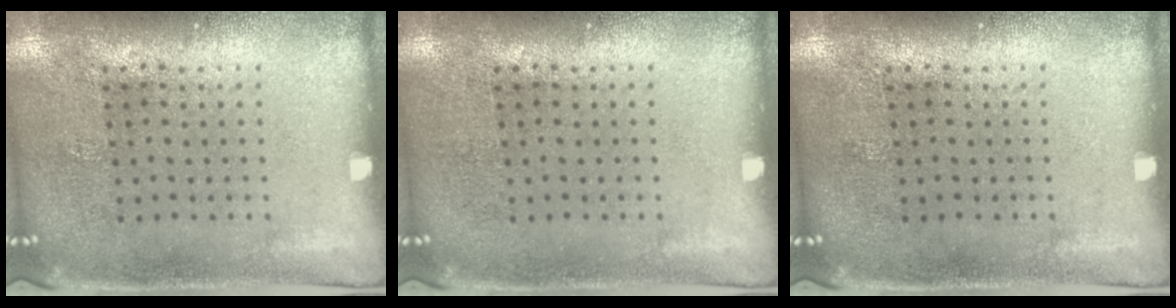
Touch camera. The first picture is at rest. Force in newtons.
{"total": 0.0}
{"total": 0.0}